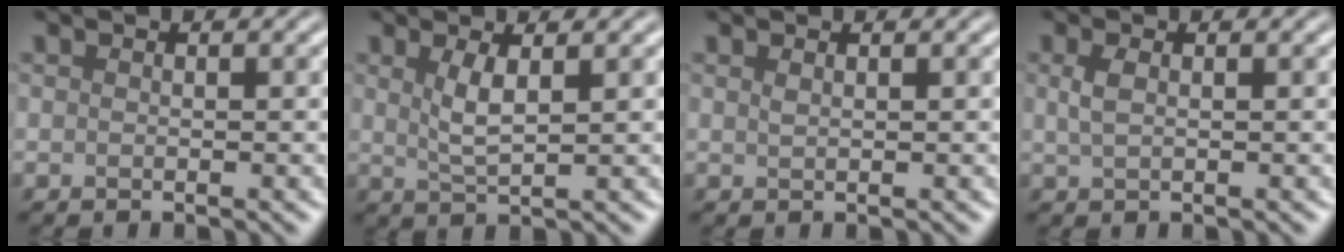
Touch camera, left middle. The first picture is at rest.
{"total": 2.5, "force": [1.0, 0.7, 2.2], "torque": [-0.046, -0.004, 0.021]}
{"total": 0.6, "force": [0.4, 0.2, 0.3], "torque": [-0.005, 0.000, 0.009]}
{"total": 1.4, "force": [0.5, 0.7, 1.2], "torque": [-0.029, 0.000, 0.011]}